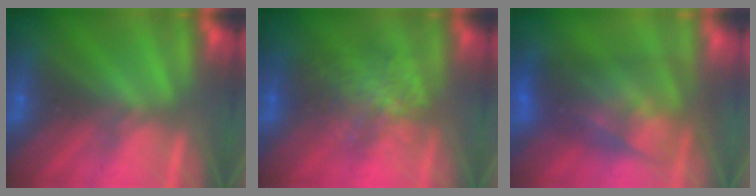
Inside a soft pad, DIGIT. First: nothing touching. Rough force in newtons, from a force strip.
{"total": 2.2}
{"total": 7.0}